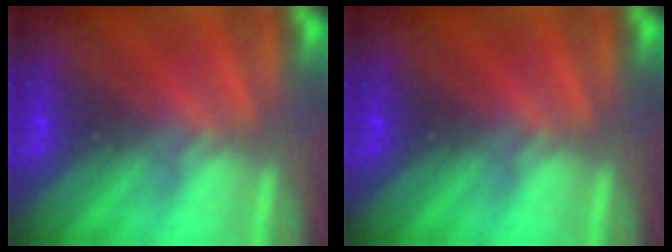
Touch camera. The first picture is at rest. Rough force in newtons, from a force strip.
{"total": 0.0}